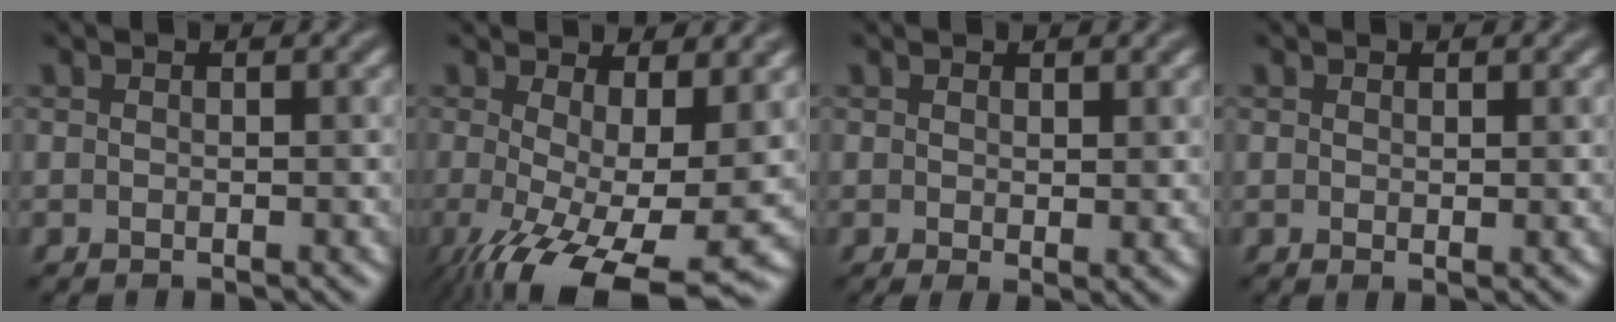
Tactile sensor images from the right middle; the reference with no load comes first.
{"total": 12.0, "force": [-3.1, 4.4, 10.8], "torque": [-0.185, -0.027, -0.039]}
{"total": 1.2, "force": [0.4, 0.4, 1.0], "torque": [-0.014, -0.004, 0.009]}
{"total": 0.6, "force": [0.4, 0.1, 0.4], "torque": [-0.006, -0.001, 0.008]}